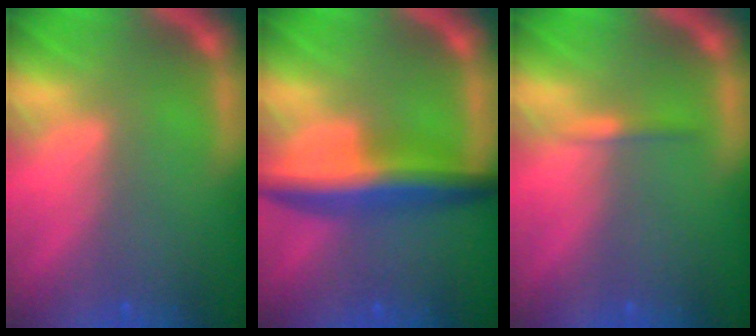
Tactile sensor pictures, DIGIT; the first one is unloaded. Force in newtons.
{"total": 6.0}
{"total": 0.9}